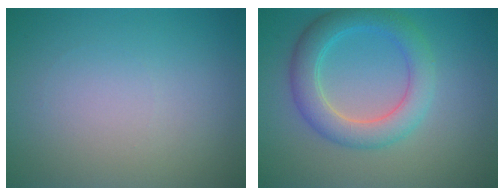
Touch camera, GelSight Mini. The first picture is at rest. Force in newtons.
{"total": 4.7, "press": 4.7, "slide": 0.1}